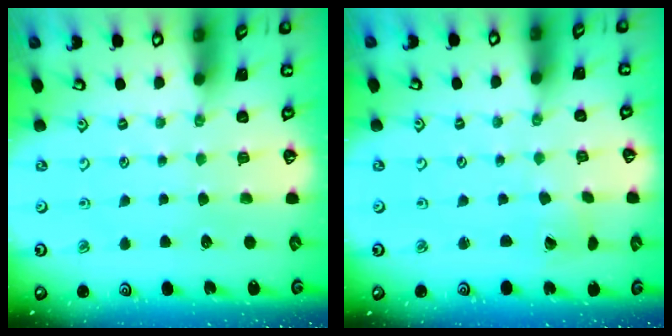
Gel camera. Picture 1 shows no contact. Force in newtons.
{"total": 1.7, "press": 1.7, "slide": 0.1}